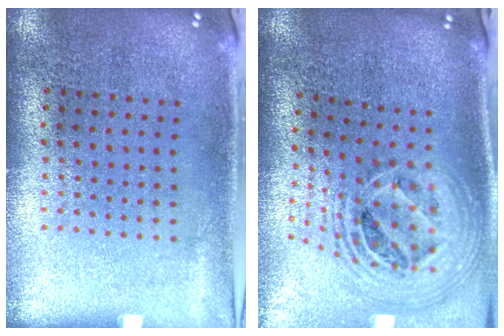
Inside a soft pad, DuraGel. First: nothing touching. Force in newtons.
{"total": 2.5, "press": 1.8, "slide": 1.7}